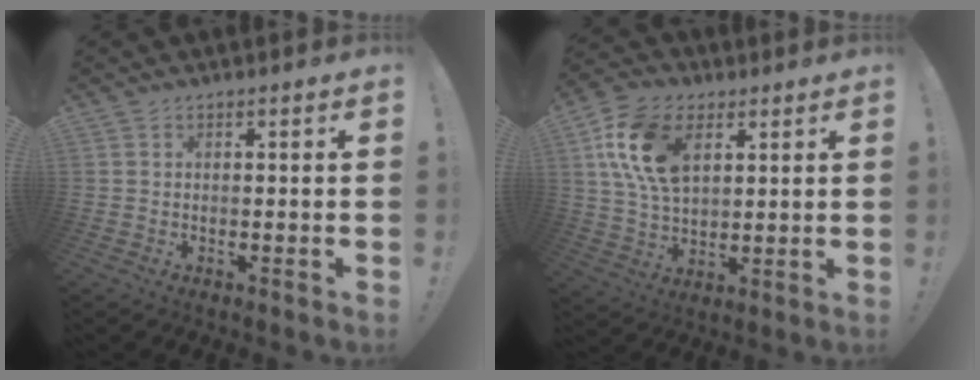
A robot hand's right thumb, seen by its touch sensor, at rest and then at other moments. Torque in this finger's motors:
{"motor_torque": [0.98, 1.15, 0.29, 0.25, 0.07]}